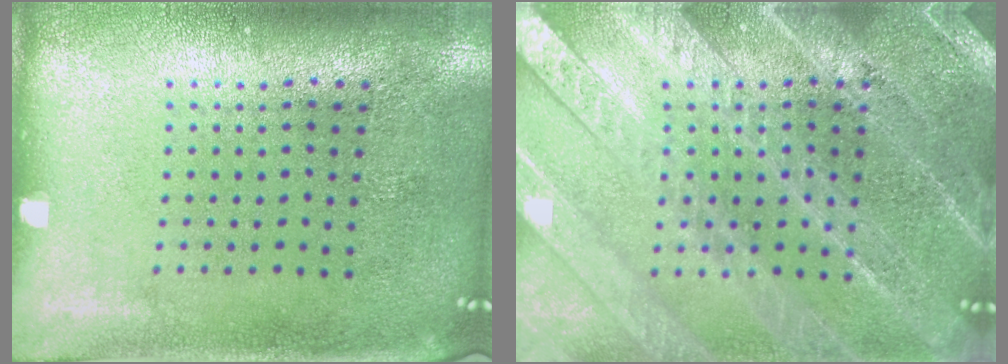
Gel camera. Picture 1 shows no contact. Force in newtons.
{"total": 3.4, "press": 3.4, "slide": 0.4}